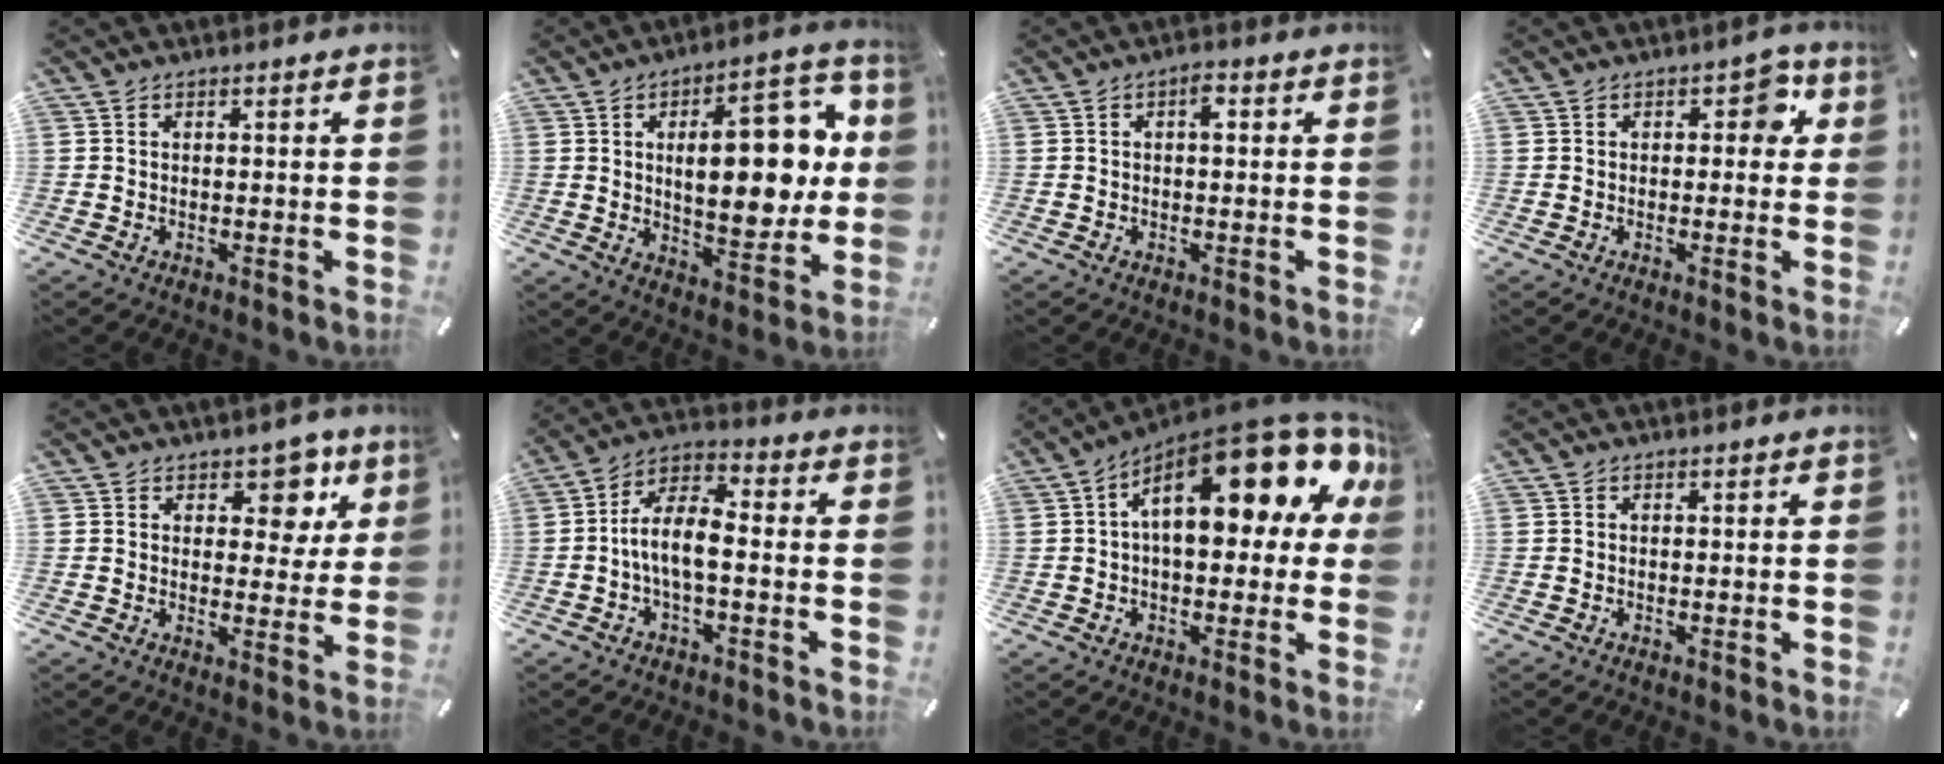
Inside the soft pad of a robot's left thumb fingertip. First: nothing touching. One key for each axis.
{"total": 21.4, "fx": 3.1, "fy": 10.5, "fz": 18.4, "tx": -0.244, "ty": -0.003, "tz": 0.045}
{"total": 2.5, "fx": 0.3, "fy": 1.1, "fz": 2.2, "tx": -0.030, "ty": 0.004, "tz": -0.001}
{"total": 4.9, "fx": 1.1, "fy": 2.9, "fz": 3.7, "tx": -0.038, "ty": -0.002, "tz": 0.008}
{"total": 8.2, "fx": 4.4, "fy": 5.5, "fz": 4.2, "tx": -0.030, "ty": -0.034, "tz": 0.070}
{"total": 8.6, "fx": -2.2, "fy": 3.6, "fz": 7.5, "tx": -0.152, "ty": 0.005, "tz": -0.043}
{"total": 22.2, "fx": 8.4, "fy": 9.3, "fz": 18.4, "tx": -0.262, "ty": -0.056, "tz": 0.142}
{"total": 0.0}